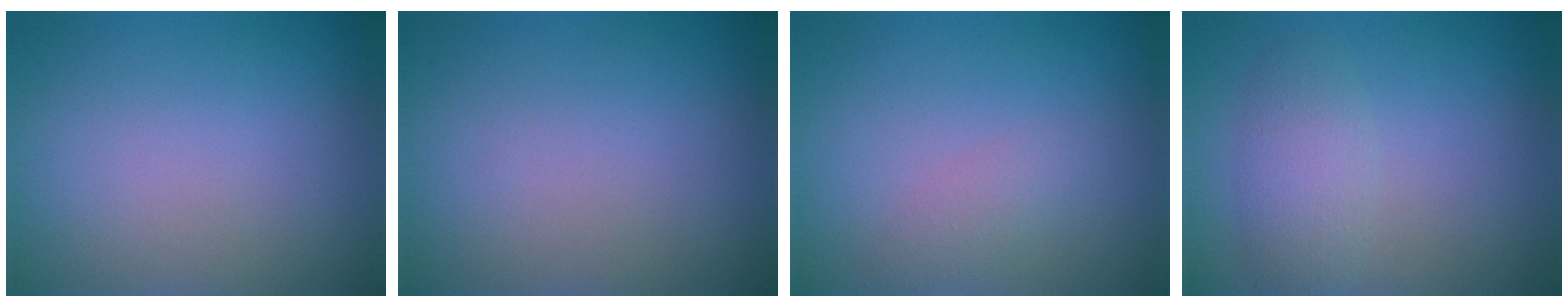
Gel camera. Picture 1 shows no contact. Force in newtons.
{"total": 0.0}
{"total": 1.5, "press": 1.5, "slide": 0.1}
{"total": 2.7, "press": 2.7, "slide": 0.1}